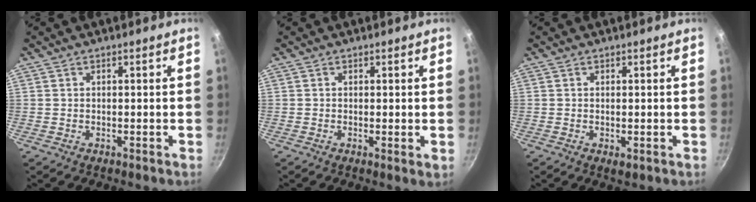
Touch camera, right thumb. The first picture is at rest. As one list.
[{"total": 1.3, "force": [0.1, 0.2, 1.2], "torque": [-0.018, -0.009, -0.003]}, {"total": 1.3, "force": [-0.2, 0.6, 1.1], "torque": [-0.020, -0.003, -0.001]}]